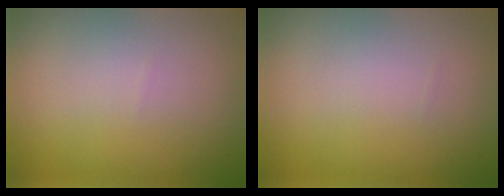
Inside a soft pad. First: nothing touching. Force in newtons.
{"total": 0.0}